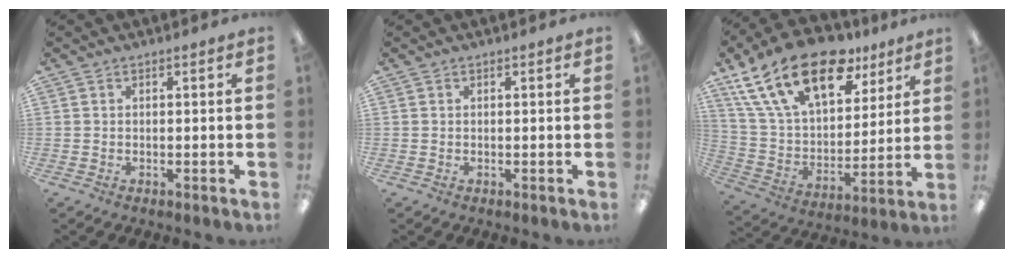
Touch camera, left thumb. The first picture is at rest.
{"total": 0.0}
{"total": 24.0, "force": [14.0, 12.6, 14.8], "torque": [-0.262, -0.069, 0.249]}